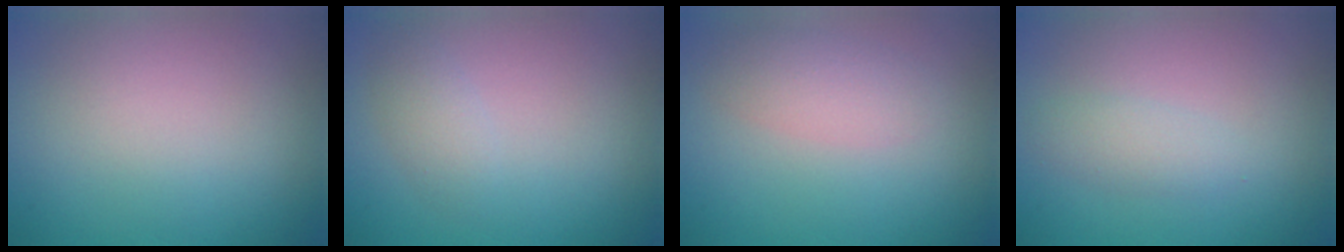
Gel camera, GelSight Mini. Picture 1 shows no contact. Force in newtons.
{"total": 1.6, "press": 1.6, "slide": 0.0}
{"total": 2.5, "press": 2.5, "slide": 0.2}
{"total": 1.7, "press": 1.7, "slide": 0.1}